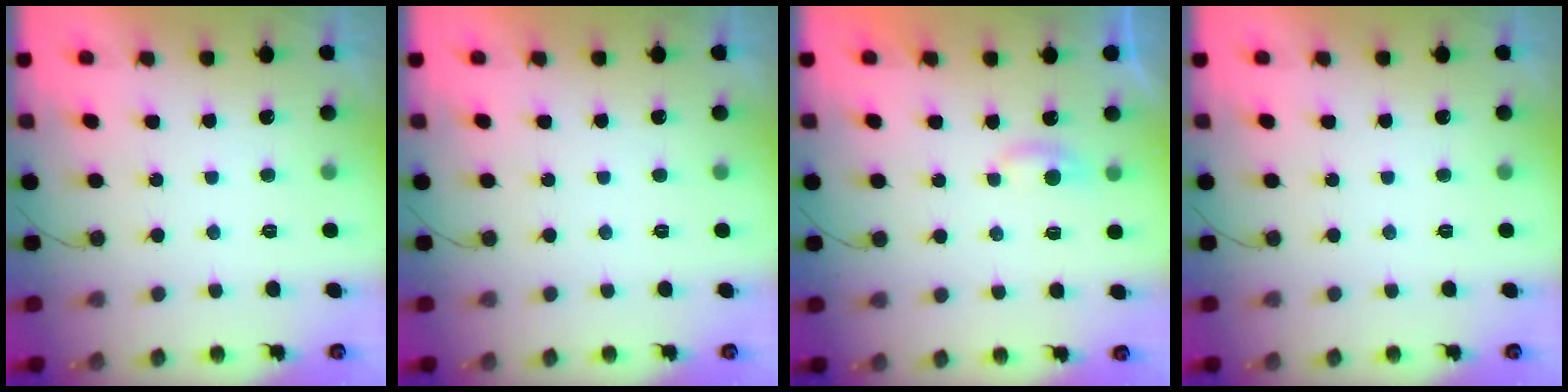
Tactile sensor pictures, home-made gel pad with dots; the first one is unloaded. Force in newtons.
{"total": 0.0}
{"total": 2.8, "press": 2.8, "slide": 0.3}
{"total": 0.0}